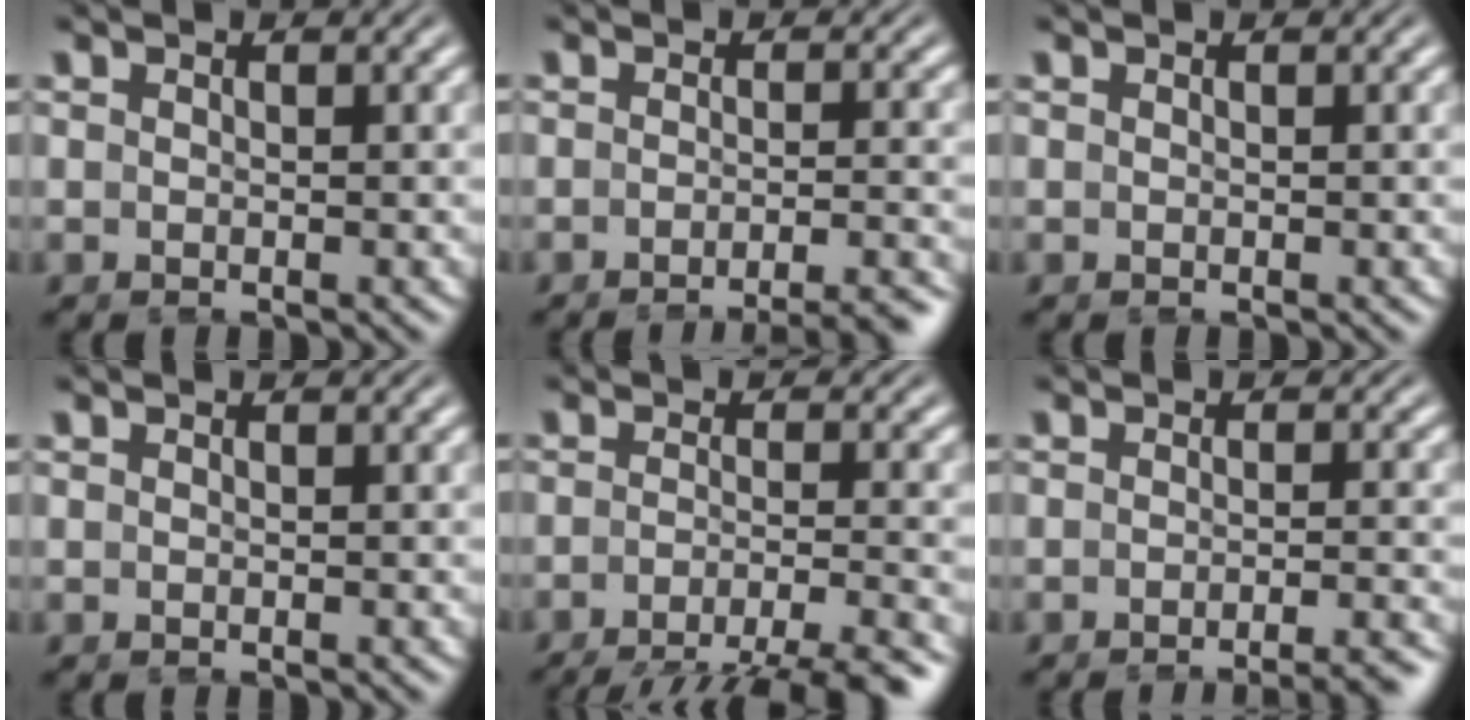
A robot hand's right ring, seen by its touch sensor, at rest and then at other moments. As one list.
[{"total": 7.8, "force": [-7.3, 1.3, 2.4], "torque": [-0.012, -0.005, -0.111]}, {"total": 0.0}, {"total": 0.0}, {"total": 10.5, "force": [-8.7, 2.9, 5.1], "torque": [-0.064, -0.028, -0.122]}, {"total": 6.0, "force": [-5.6, 0.8, 2.0], "torque": [-0.011, -0.002, -0.086]}]